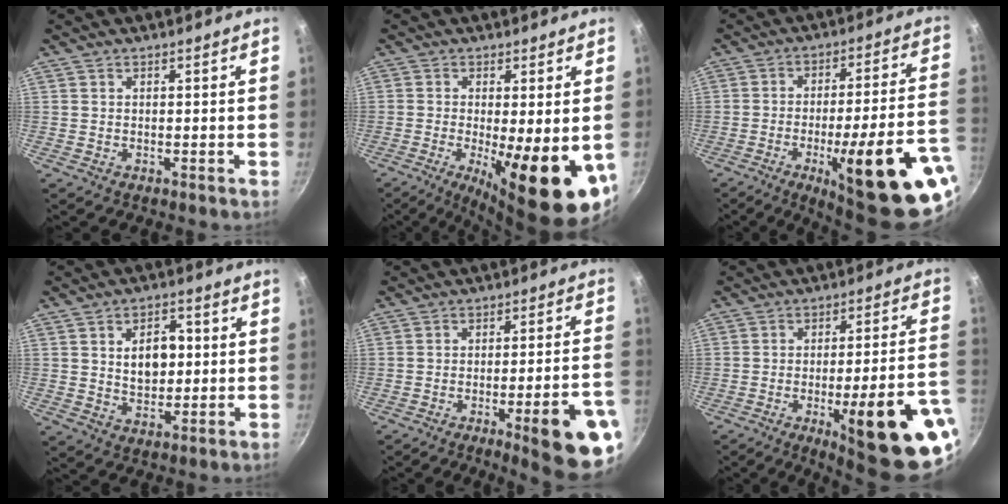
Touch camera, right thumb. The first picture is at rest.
{"total": 16.7, "force": [-3.9, 4.8, 15.5], "torque": [-0.217, -0.017, -0.045]}
{"total": 25.2, "force": [-9.9, 5.2, 22.6], "torque": [-0.269, 0.029, -0.134]}
{"total": 8.4, "force": [1.2, 5.6, 6.2], "torque": [-0.072, 0.002, 0.023]}
{"total": 16.6, "force": [-7.5, 3.2, 14.5], "torque": [-0.161, 0.036, -0.094]}
{"total": 22.4, "force": [-9.2, 4.5, 19.9], "torque": [-0.229, 0.032, -0.121]}